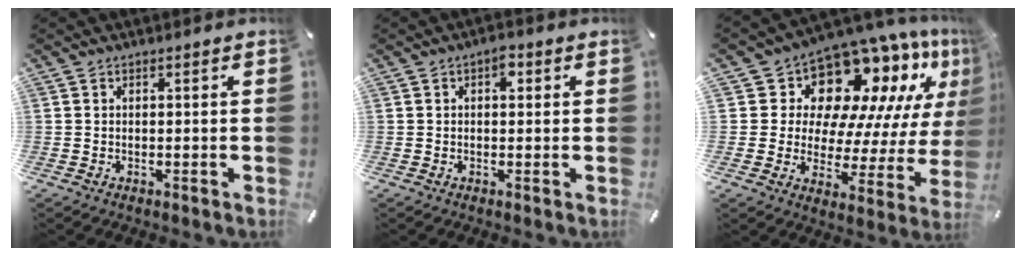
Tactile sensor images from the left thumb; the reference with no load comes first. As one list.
[{"total": 2.7, "force": [0.7, 1.6, 2.1], "torque": [-0.020, -0.001, 0.005]}, {"total": 14.7, "force": [11.4, 7.9, 4.9], "torque": [-0.077, -0.120, 0.191]}]